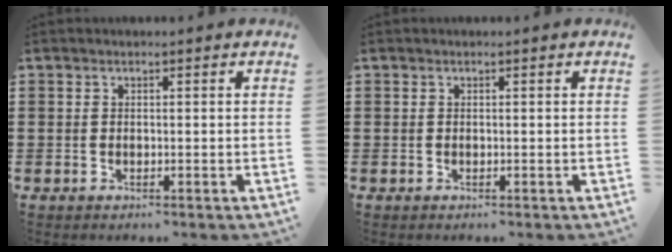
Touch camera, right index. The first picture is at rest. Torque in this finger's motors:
{"motor_torque": [0.06, 0.01, -0.01, -0.01]}